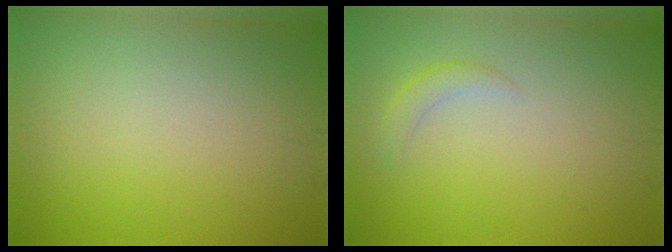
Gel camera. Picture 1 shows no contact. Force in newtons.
{"total": 1.4, "press": 1.4, "slide": 0.1}